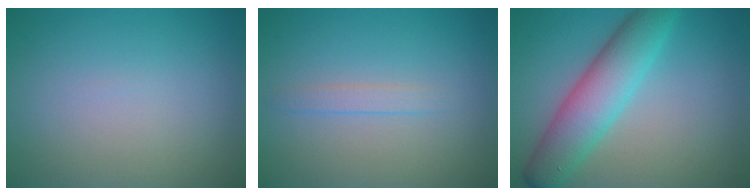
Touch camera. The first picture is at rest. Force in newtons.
{"total": 1.2, "press": 1.2, "slide": 0.1}
{"total": 6.3, "press": 6.2, "slide": 0.3}